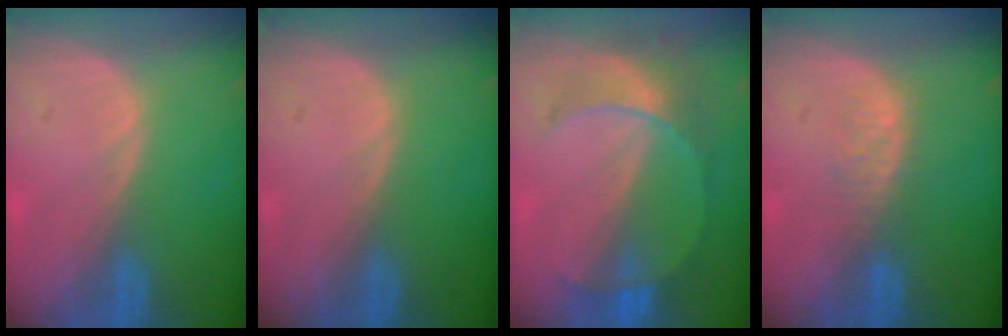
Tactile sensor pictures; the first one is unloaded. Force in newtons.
{"total": 0.0}
{"total": 7.6, "press": 6.8, "slide": 3.5}
{"total": 2.8, "press": 2.8, "slide": 0.3}